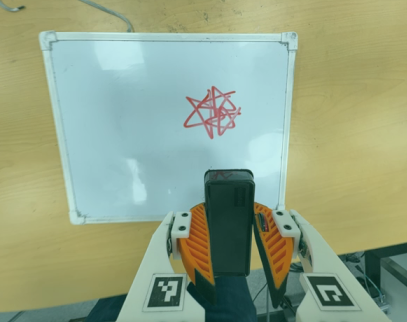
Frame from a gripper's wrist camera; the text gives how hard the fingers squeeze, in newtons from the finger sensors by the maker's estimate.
{"total": 9.8, "left": 8.1, "right": 11.5}